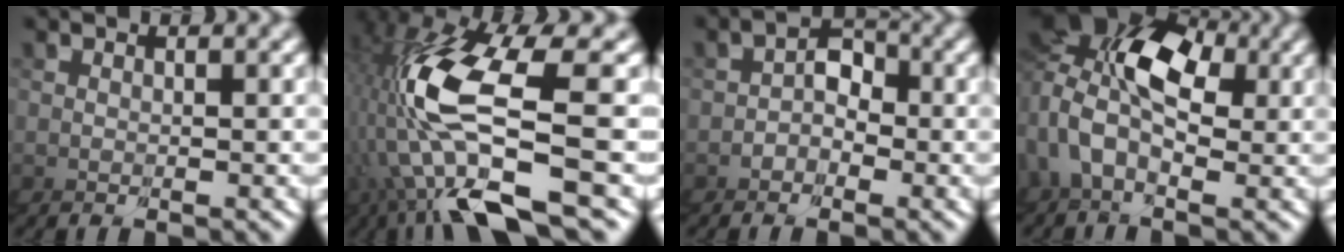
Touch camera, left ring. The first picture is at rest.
{"total": 7.0, "force": [-1.3, 2.8, 6.3], "torque": [-0.195, -0.003, -0.010]}
{"total": 4.4, "force": [-0.9, 4.3, 0.3], "torque": [-0.033, -0.015, -0.018]}
{"total": 8.5, "force": [1.8, 6.9, 4.7], "torque": [-0.116, 0.006, 0.016]}